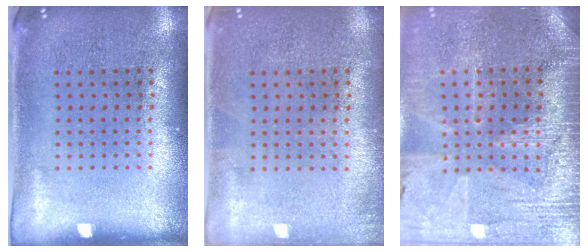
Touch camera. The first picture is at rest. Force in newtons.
{"total": 0.7, "press": 0.7, "slide": 0.1}
{"total": 3.4, "press": 3.2, "slide": 1.1}